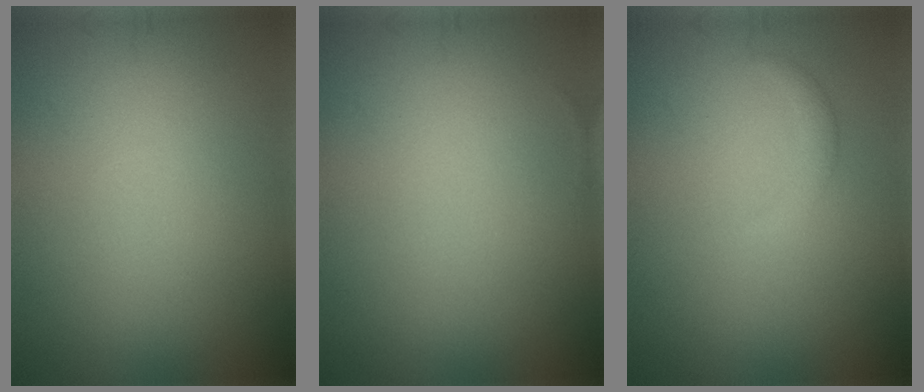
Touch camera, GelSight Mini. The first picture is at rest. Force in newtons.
{"total": 0.0}
{"total": 1.1, "press": 1.1, "slide": 0.1}